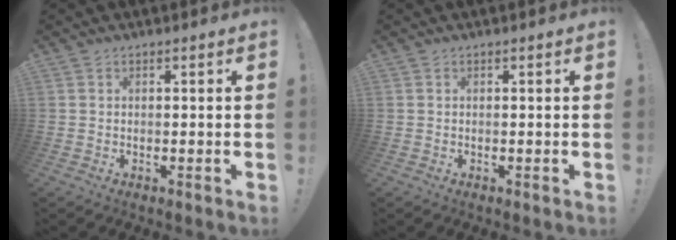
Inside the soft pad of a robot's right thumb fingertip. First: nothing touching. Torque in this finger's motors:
{"motor_torque": [0.00, 0.01, -0.04, 0.03, 0.00]}